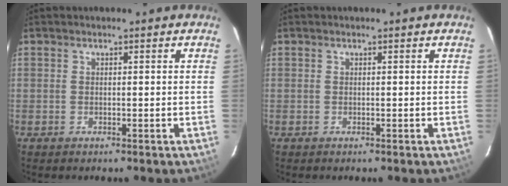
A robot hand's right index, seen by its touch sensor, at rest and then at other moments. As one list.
[{"total": 0.0}]